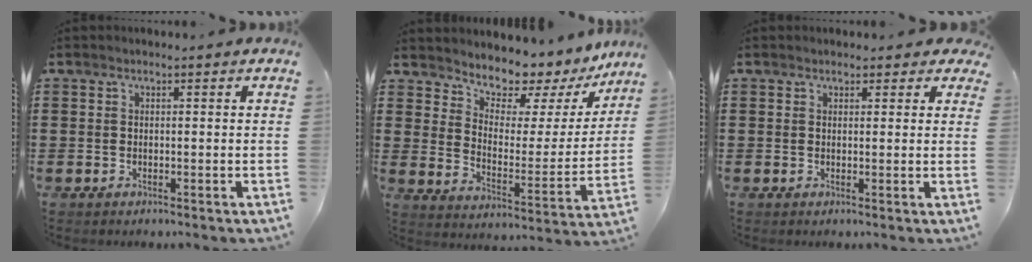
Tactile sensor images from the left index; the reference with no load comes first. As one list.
[{"total": 6.2, "force": [5.7, 2.4, 0.5], "torque": [-0.035, -0.052, 0.094]}, {"total": 1.6, "force": [1.2, 1.0, 0.4], "torque": [-0.006, 0.006, 0.020]}]